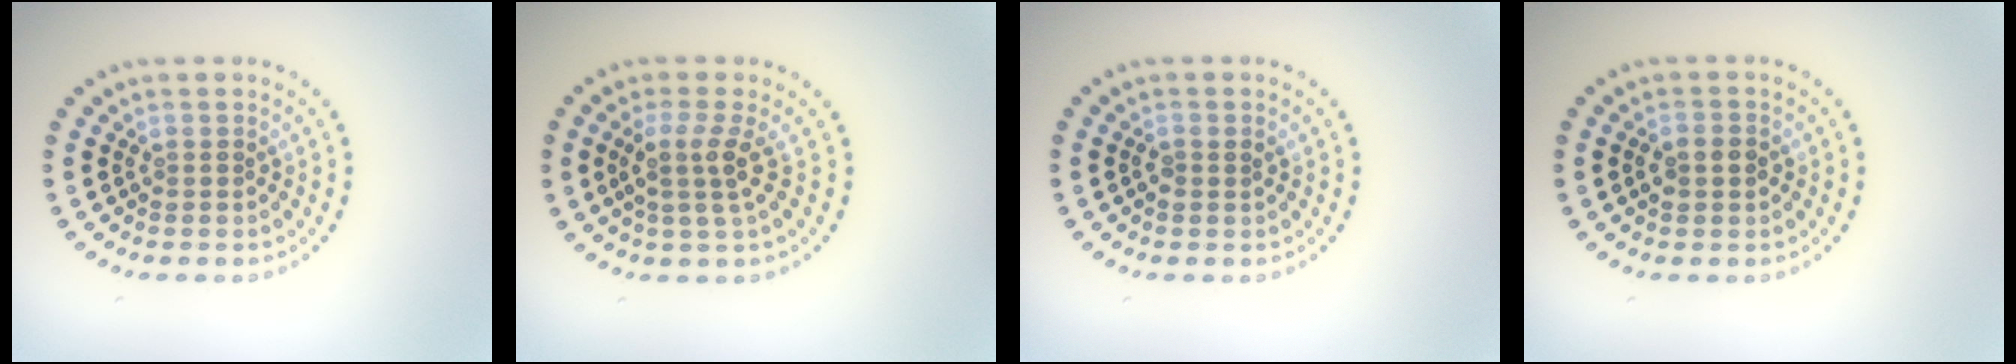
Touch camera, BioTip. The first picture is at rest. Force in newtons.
{"total": 2.6, "press": 2.0, "slide": 1.7}
{"total": 0.9, "press": 0.8, "slide": 0.2}
{"total": 2.2, "press": 2.2, "slide": 0.1}